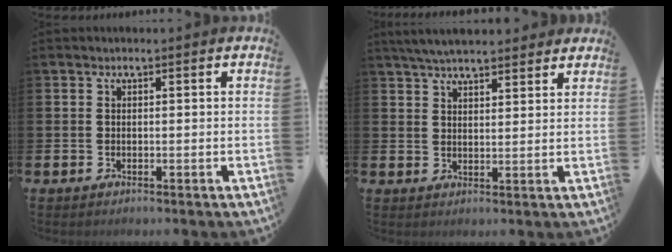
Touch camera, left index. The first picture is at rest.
{"total": 5.2, "force": [4.9, 1.0, 1.5], "torque": [-0.039, -0.013, 0.090]}